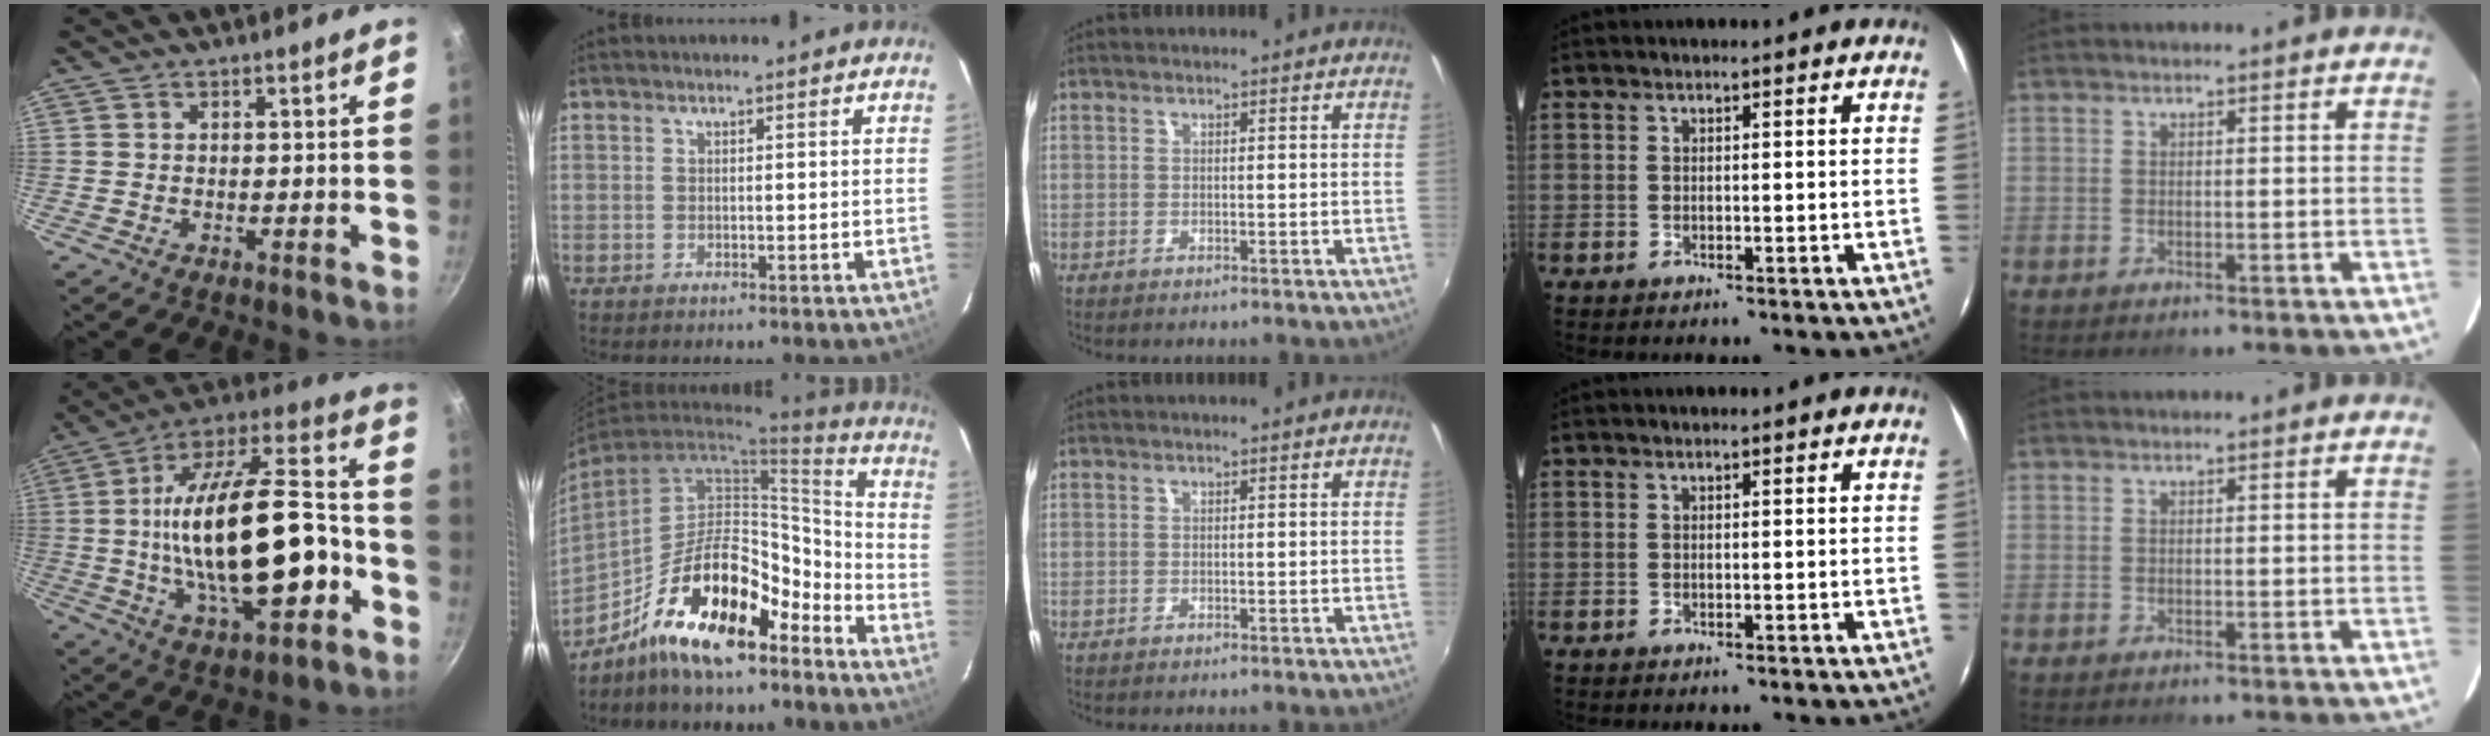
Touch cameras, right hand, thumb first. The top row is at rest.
{"thumb": {"total": 27.7, "force": [-4.5, 12.0, 24.6], "torque": [-0.406, 0.045, -0.063]}, "index": {"total": 18.4, "force": [-12.9, 6.7, 11.2], "torque": [-0.189, 0.033, -0.212]}}